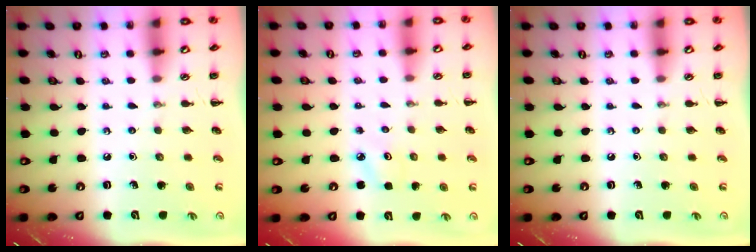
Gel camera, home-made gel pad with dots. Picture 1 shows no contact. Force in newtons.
{"total": 2.3, "press": 2.2, "slide": 0.5}
{"total": 0.0}